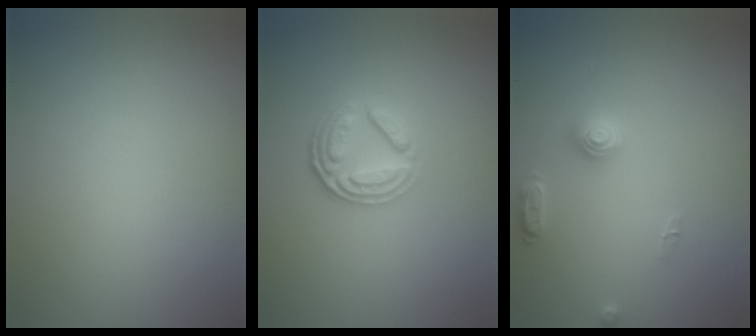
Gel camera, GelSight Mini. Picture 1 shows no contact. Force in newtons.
{"total": 3.8, "press": 2.8, "slide": 2.6}
{"total": 2.2, "press": 2.2, "slide": 0.1}